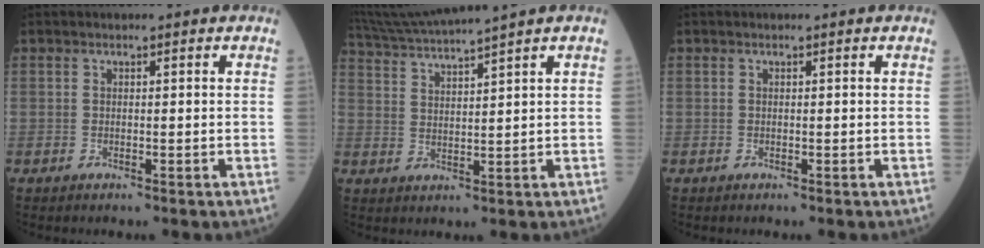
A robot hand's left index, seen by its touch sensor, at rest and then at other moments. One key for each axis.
{"total": 9.3, "fx": 8.3, "fy": -2.3, "fz": 3.7, "tx": -0.070, "ty": 0.008, "tz": 0.148}
{"total": 0.0}